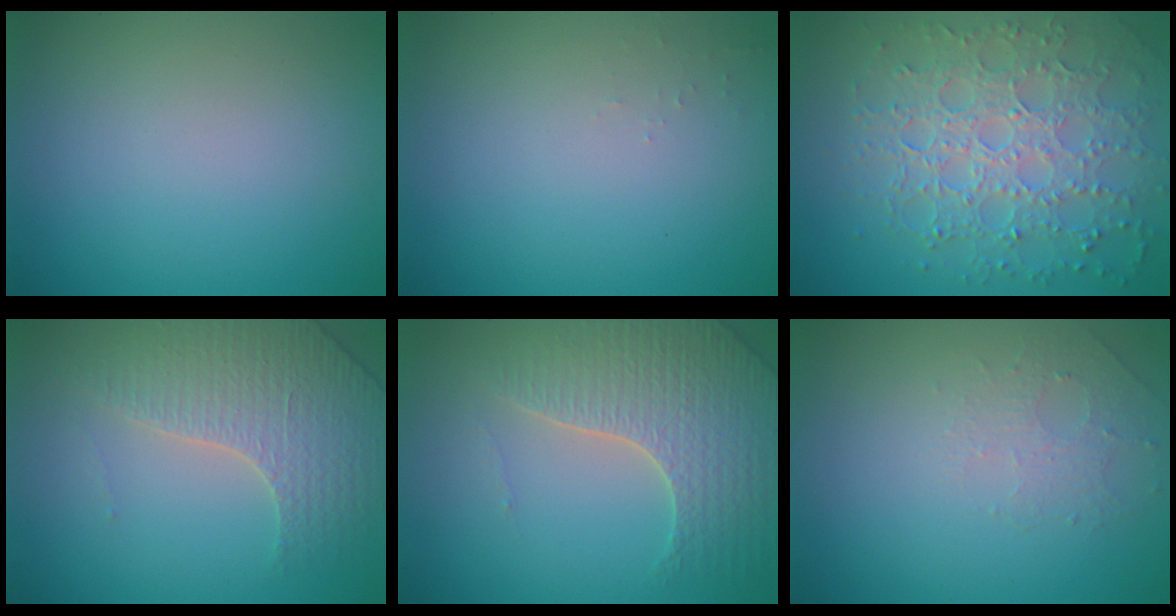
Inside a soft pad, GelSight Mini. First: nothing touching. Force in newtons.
{"total": 0.5, "press": 0.5, "slide": 0.2}
{"total": 7.7, "press": 5.4, "slide": 5.4}
{"total": 3.6, "press": 3.5, "slide": 0.9}
{"total": 4.6, "press": 4.5, "slide": 1.1}
{"total": 1.4, "press": 0.7, "slide": 1.2}